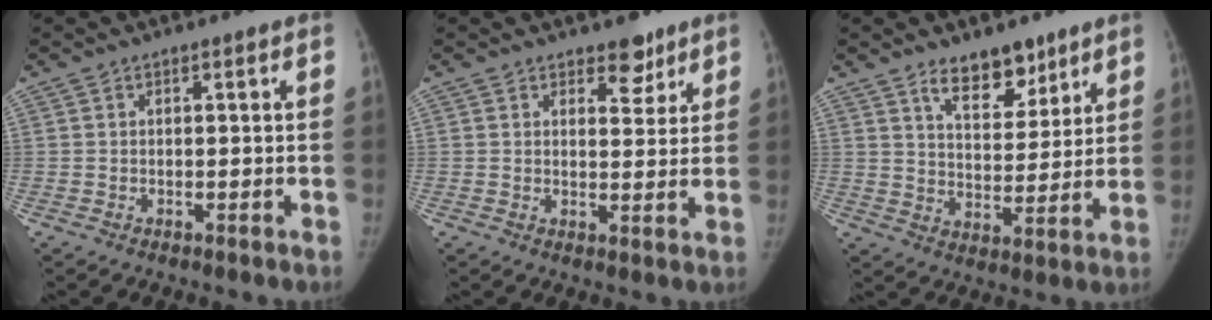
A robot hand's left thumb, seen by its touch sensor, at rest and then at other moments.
{"total": 4.5, "force": [3.3, 2.4, 1.9], "torque": [0.002, -0.022, 0.048]}
{"total": 9.7, "force": [6.9, 4.8, 4.9], "torque": [-0.042, -0.049, 0.117]}